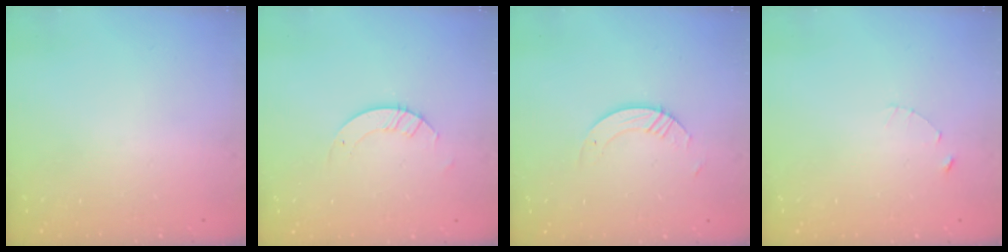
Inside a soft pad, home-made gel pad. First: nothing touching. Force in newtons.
{"total": 3.3, "press": 3.3, "slide": 0.2}
{"total": 3.7, "press": 3.7, "slide": 0.3}
{"total": 1.0, "press": 1.0, "slide": 0.2}